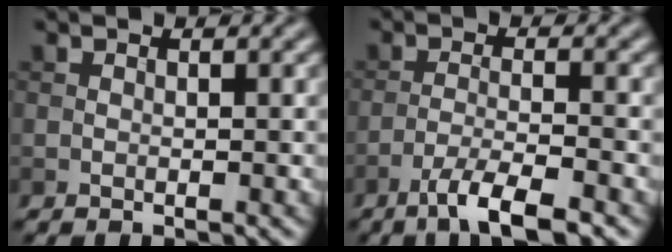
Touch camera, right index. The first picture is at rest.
{"total": 4.7, "force": [-3.2, 0.6, 3.3], "torque": [-0.060, 0.002, -0.063]}